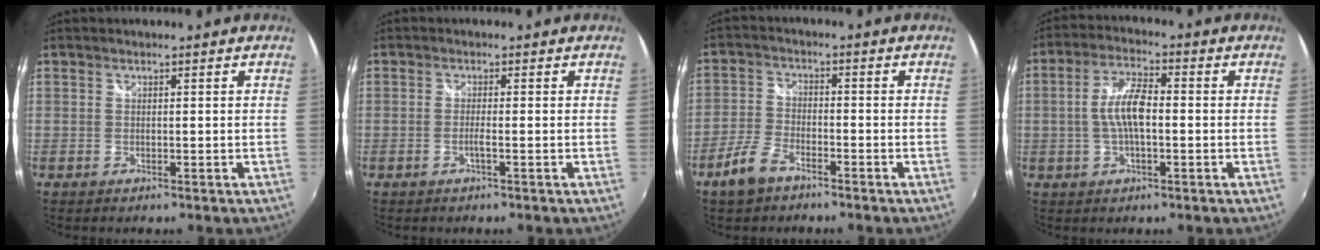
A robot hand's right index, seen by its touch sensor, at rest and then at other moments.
{"total": 1.4, "force": [-0.8, -0.3, 1.1], "torque": [-0.022, -0.003, -0.015]}
{"total": 6.3, "force": [-4.4, 2.7, 3.6], "torque": [-0.090, 0.001, -0.087]}
{"total": 7.4, "force": [-0.8, 2.5, 6.9], "torque": [-0.135, 0.009, -0.016]}